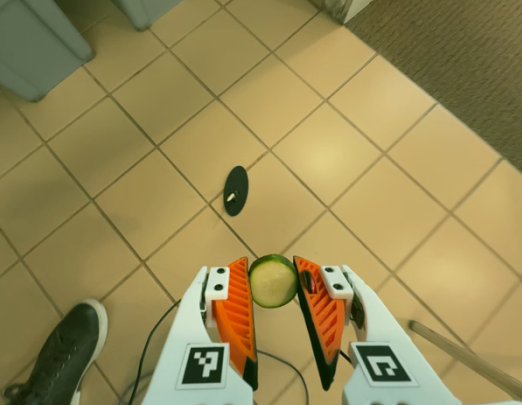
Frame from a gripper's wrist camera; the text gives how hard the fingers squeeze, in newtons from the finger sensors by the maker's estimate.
{"total": 6.5, "left": 6.1, "right": 7.0}